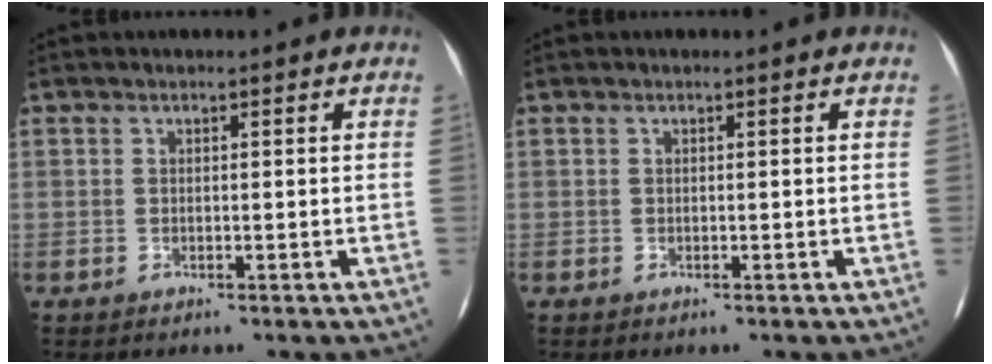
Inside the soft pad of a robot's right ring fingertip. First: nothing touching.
{"total": 0.0}